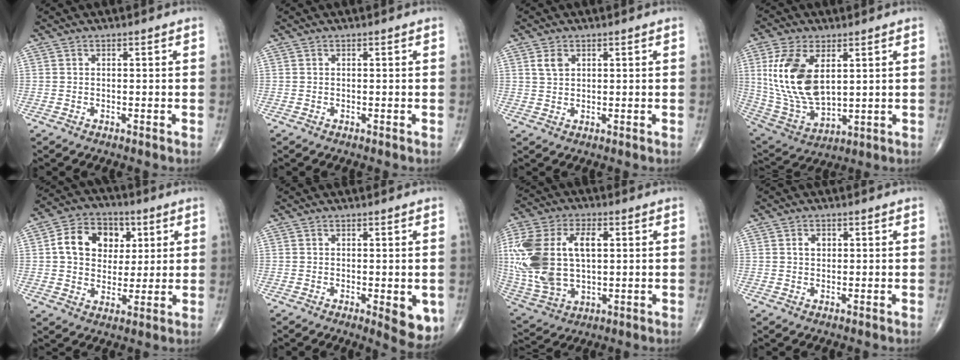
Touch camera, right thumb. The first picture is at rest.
{"total": 0.0}
{"total": 2.6, "force": [1.2, 1.7, 1.5], "torque": [-0.025, -0.001, 0.026]}
{"total": 17.0, "force": [4.2, 9.3, 13.6], "torque": [-0.268, -0.022, 0.095]}
{"total": 13.0, "force": [3.2, 10.0, 7.6], "torque": [-0.088, 0.004, 0.047]}
{"total": 6.6, "force": [-1.5, 2.4, 6.0], "torque": [-0.058, -0.014, -0.015]}
{"total": 22.4, "force": [3.0, 13.3, 17.8], "torque": [-0.391, -0.002, 0.060]}
{"total": 1.9, "force": [0.5, 1.4, 1.1], "torque": [-0.011, 0.002, 0.007]}